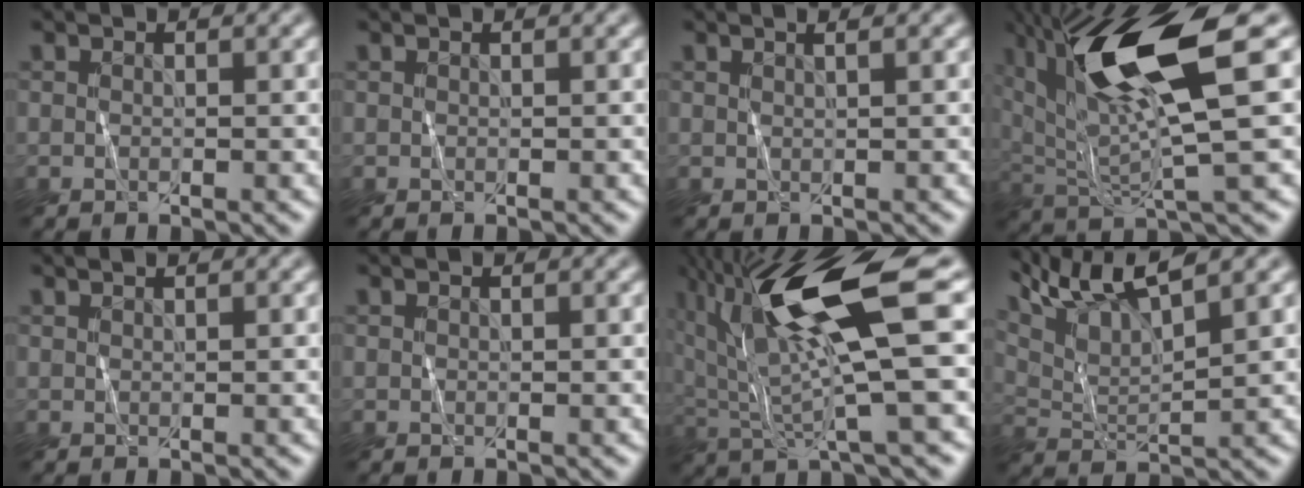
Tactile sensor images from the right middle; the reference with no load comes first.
{"total": 0.0}
{"total": 1.6, "force": [1.0, 0.6, 1.0], "torque": [0.001, 0.006, -0.003]}
{"total": 11.8, "force": [4.7, 2.8, 10.5], "torque": [-0.186, 0.008, 0.091]}
{"total": 0.8, "force": [0.7, 0.3, 0.4], "torque": [0.003, 0.002, 0.004]}
{"total": 0.0}
{"total": 12.4, "force": [4.6, 2.8, 11.2], "torque": [-0.200, 0.008, 0.087]}
{"total": 7.5, "force": [5.6, 1.5, 4.7], "torque": [-0.094, 0.017, 0.102]}